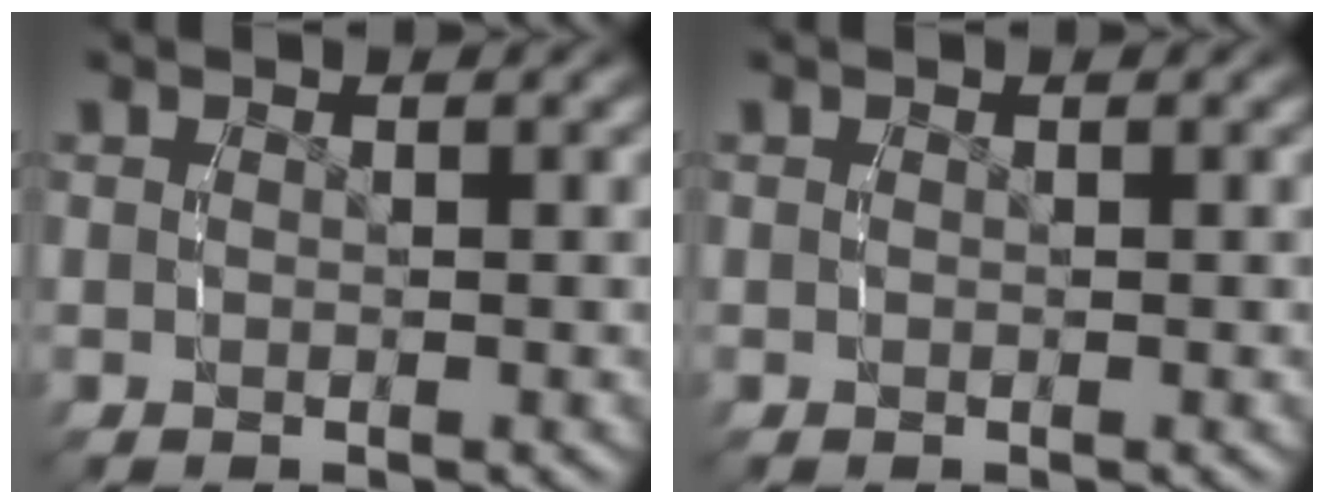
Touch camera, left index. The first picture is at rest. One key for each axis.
{"total": 0.0}